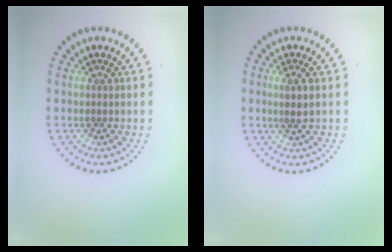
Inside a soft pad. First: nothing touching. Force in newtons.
{"total": 1.4, "press": 1.1, "slide": 0.9}